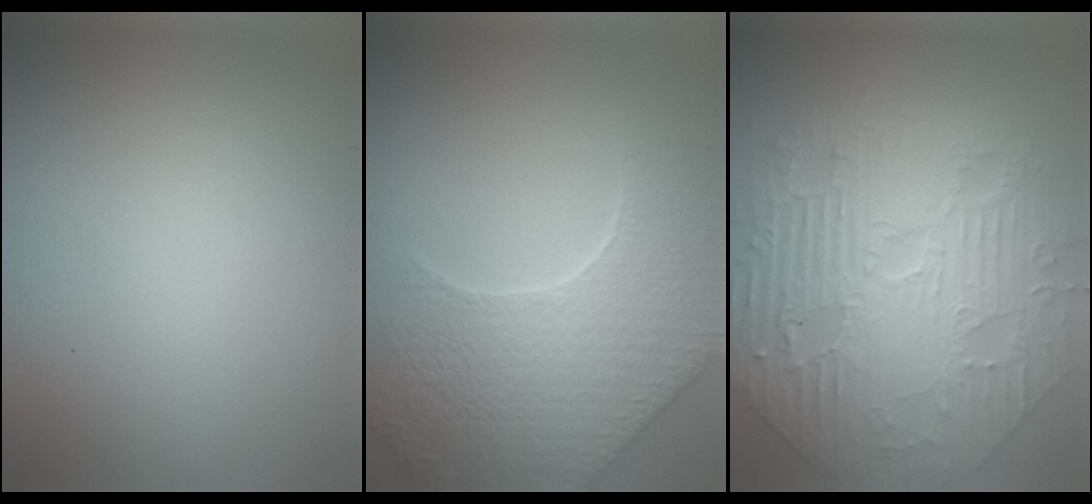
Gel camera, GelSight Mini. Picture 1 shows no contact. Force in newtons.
{"total": 8.9, "press": 6.4, "slide": 6.2}
{"total": 11.6, "press": 7.8, "slide": 8.7}